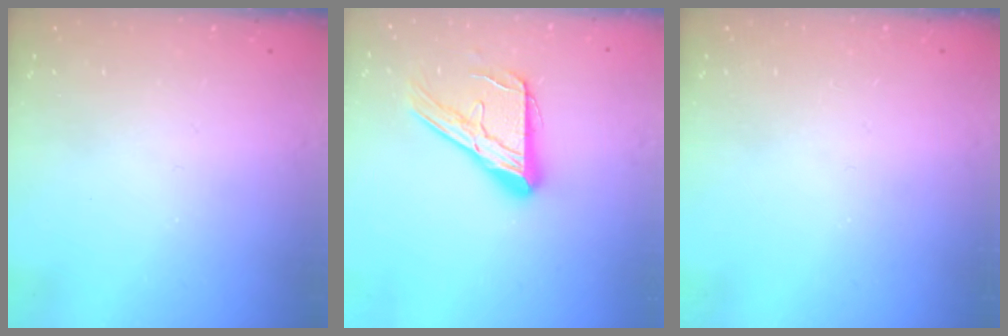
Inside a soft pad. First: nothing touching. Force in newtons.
{"total": 15.7, "press": 15.7, "slide": 1.5}
{"total": 0.0}